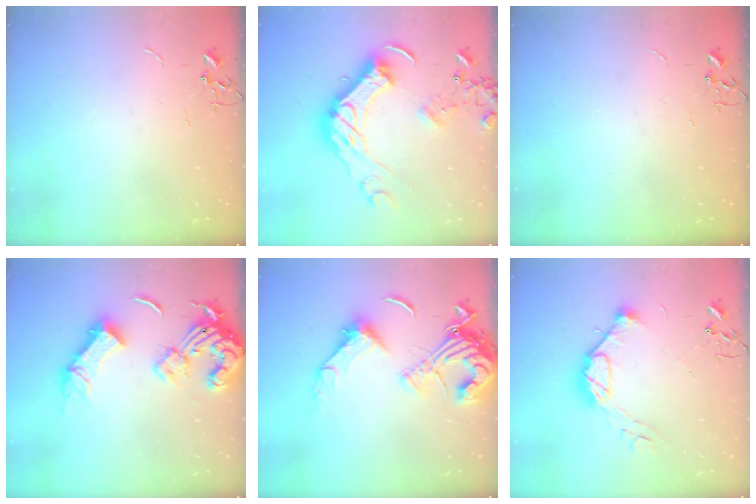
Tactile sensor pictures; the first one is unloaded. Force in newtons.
{"total": 23.6, "press": 23.4, "slide": 2.4}
{"total": 0.0}
{"total": 18.2, "press": 18.1, "slide": 2.1}
{"total": 19.8, "press": 19.7, "slide": 2.1}
{"total": 11.7, "press": 11.7, "slide": 0.4}